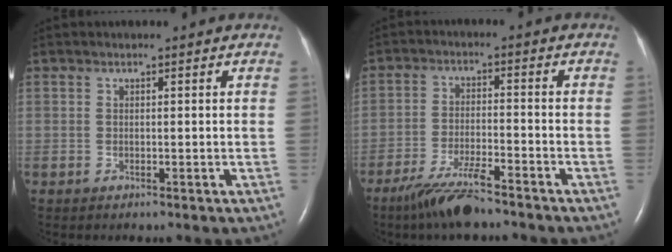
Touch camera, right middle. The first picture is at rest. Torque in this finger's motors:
{"motor_torque": [0.84, -0.85, 0.14, 0.05]}